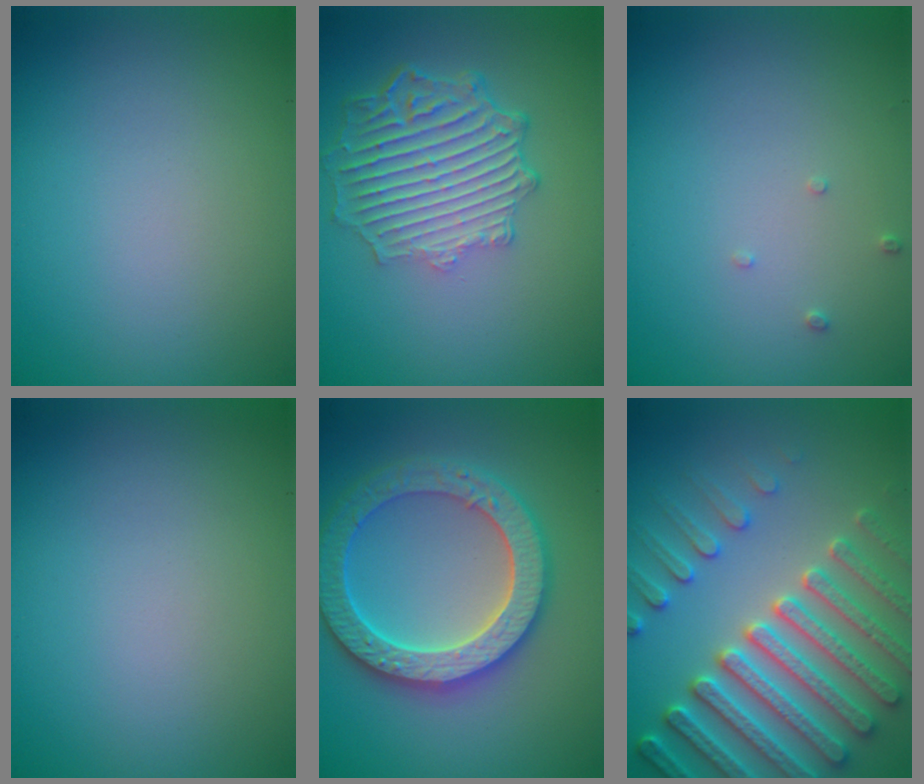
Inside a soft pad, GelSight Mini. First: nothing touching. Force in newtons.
{"total": 6.4, "press": 4.9, "slide": 4.2}
{"total": 0.7, "press": 0.7, "slide": 0.2}
{"total": 0.0}
{"total": 6.4, "press": 6.2, "slide": 1.3}
{"total": 7.5, "press": 7.2, "slide": 2.0}